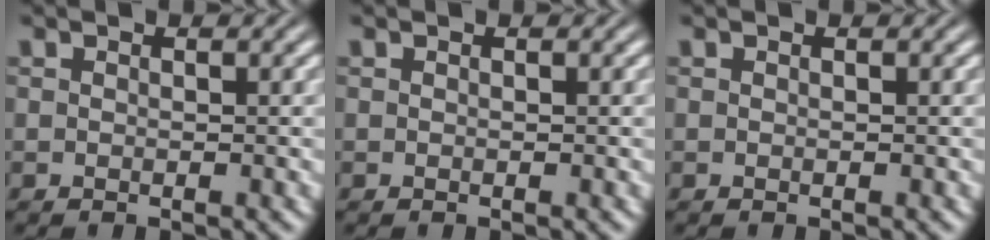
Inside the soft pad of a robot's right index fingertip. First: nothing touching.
{"total": 0.0}
{"total": 0.0}